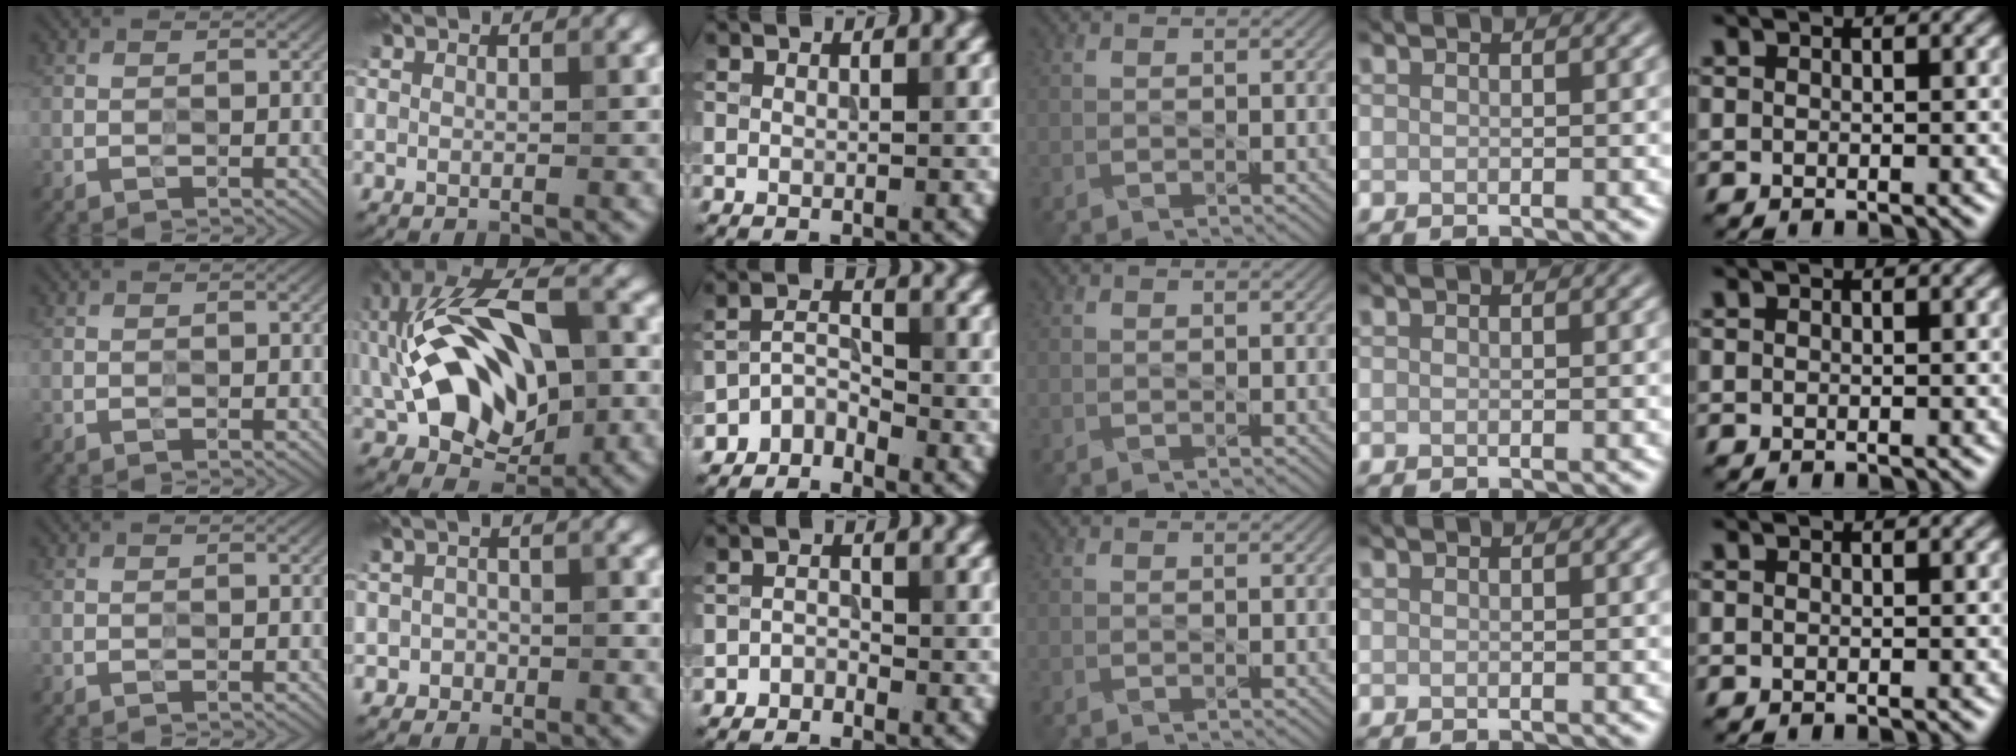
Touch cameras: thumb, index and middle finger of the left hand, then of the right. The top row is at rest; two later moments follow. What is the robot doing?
{"motion": "press", "object": "button"}